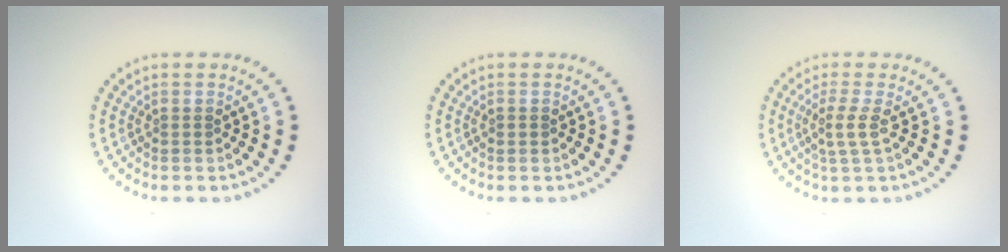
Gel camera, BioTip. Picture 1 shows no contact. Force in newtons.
{"total": 0.7, "press": 0.7, "slide": 0.0}
{"total": 2.1, "press": 1.6, "slide": 1.3}